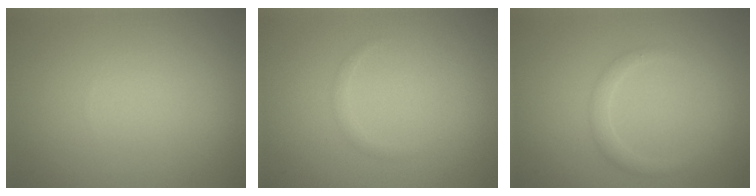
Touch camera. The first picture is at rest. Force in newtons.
{"total": 0.7, "press": 0.7, "slide": 0.0}
{"total": 1.4, "press": 1.4, "slide": 0.2}